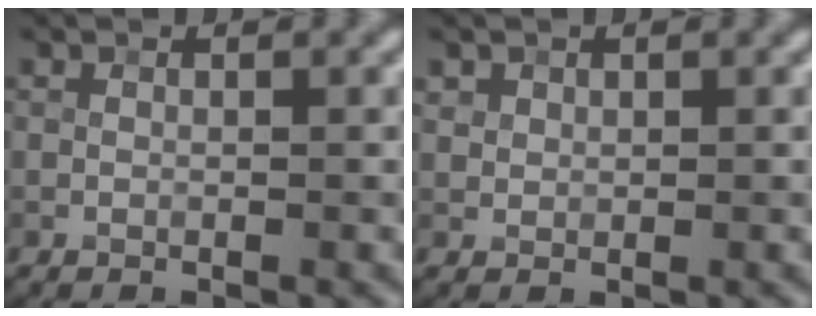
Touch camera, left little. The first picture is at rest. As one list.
[{"total": 0.9, "force": [0.5, 0.8, 0.1], "torque": [0.001, -0.002, 0.013]}]